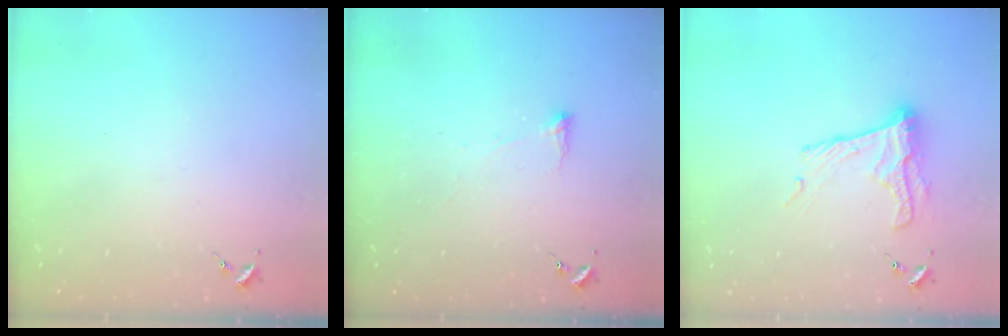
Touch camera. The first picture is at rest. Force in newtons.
{"total": 4.5, "press": 4.4, "slide": 0.7}
{"total": 12.8, "press": 12.8, "slide": 0.7}